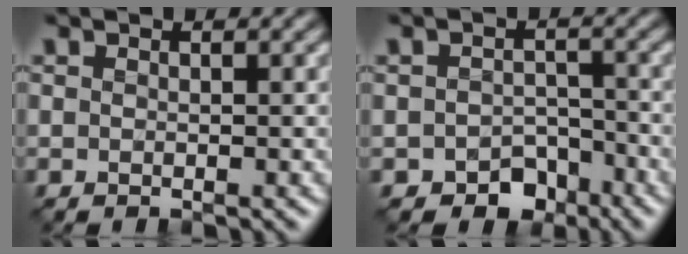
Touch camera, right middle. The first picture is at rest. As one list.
[{"total": 3.2, "force": [-2.1, 2.1, 1.2], "torque": [-0.012, -0.002, -0.032]}]